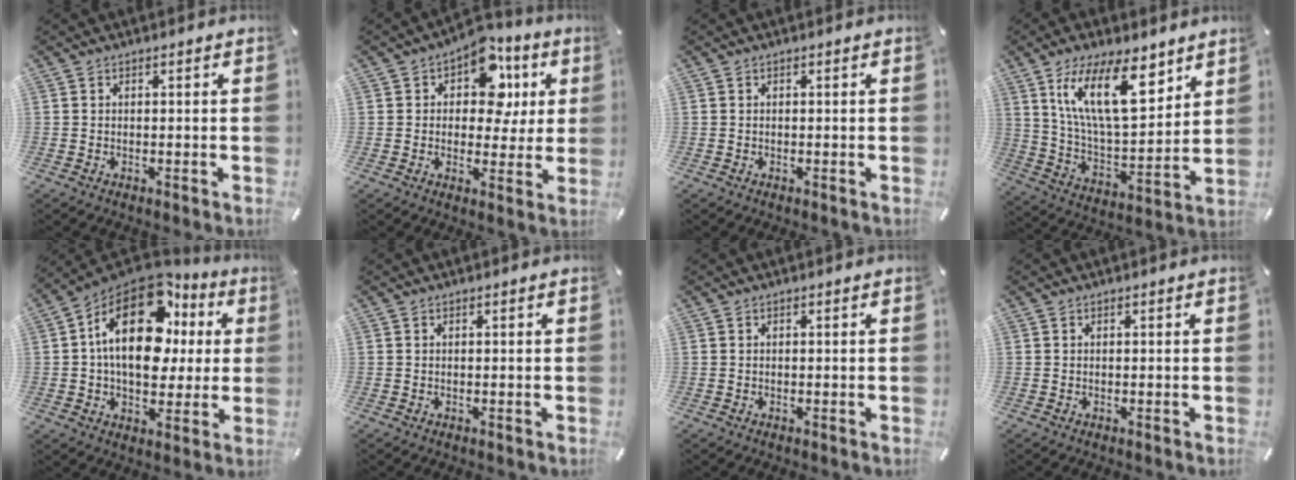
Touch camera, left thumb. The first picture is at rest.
{"total": 13.0, "force": [5.0, 8.9, 8.1], "torque": [-0.105, -0.024, 0.087]}
{"total": 0.0}
{"total": 19.4, "force": [10.8, 8.2, 13.9], "torque": [-0.272, -0.045, 0.180]}
{"total": 22.2, "force": [6.0, 13.9, 16.3], "torque": [-0.277, -0.025, 0.100]}
{"total": 0.0}
{"total": 0.0}
{"total": 0.0}